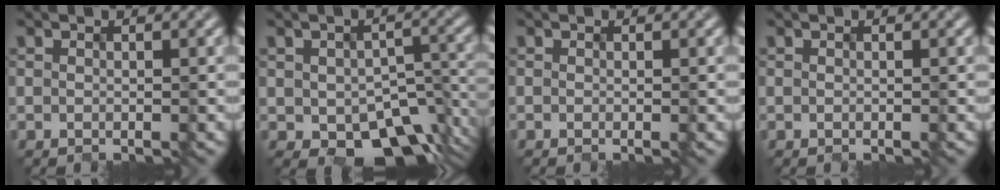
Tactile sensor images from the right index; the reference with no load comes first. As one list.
[{"total": 8.4, "force": [-3.8, 5.1, 5.6], "torque": [-0.091, -0.024, -0.036]}, {"total": 0.0}, {"total": 0.0}]